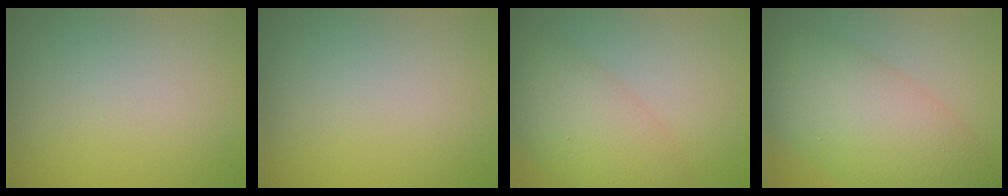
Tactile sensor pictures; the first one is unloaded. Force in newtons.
{"total": 0.0}
{"total": 5.5, "press": 5.5, "slide": 0.1}
{"total": 8.5, "press": 8.5, "slide": 0.3}